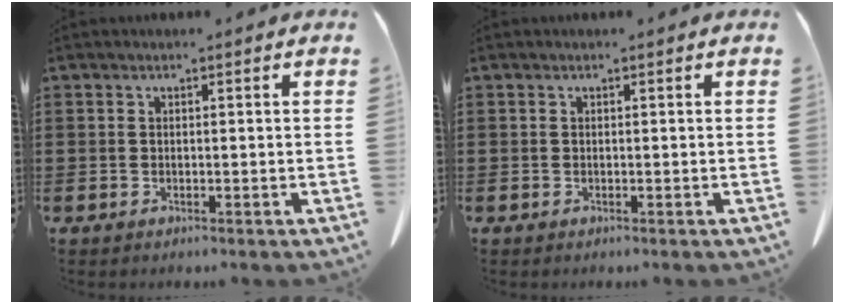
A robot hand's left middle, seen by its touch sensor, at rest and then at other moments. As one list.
[{"total": 0.0}]